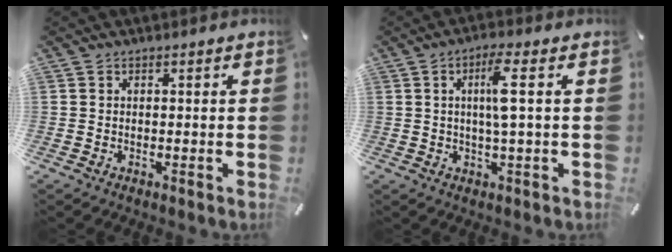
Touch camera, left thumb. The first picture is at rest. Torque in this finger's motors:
{"motor_torque": [0.18, -0.10, 0.36, 0.24, 0.07]}